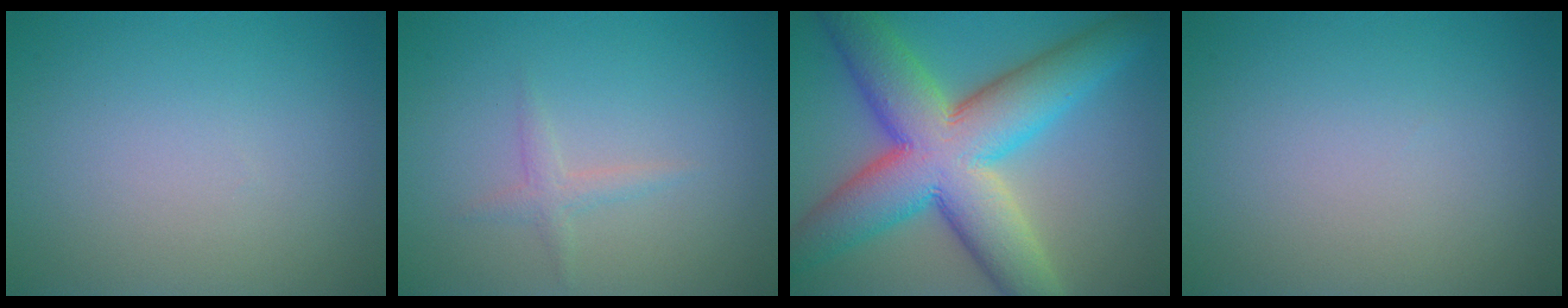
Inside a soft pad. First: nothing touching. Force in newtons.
{"total": 1.2, "press": 1.2, "slide": 0.0}
{"total": 13.2, "press": 13.2, "slide": 0.7}
{"total": 0.0}